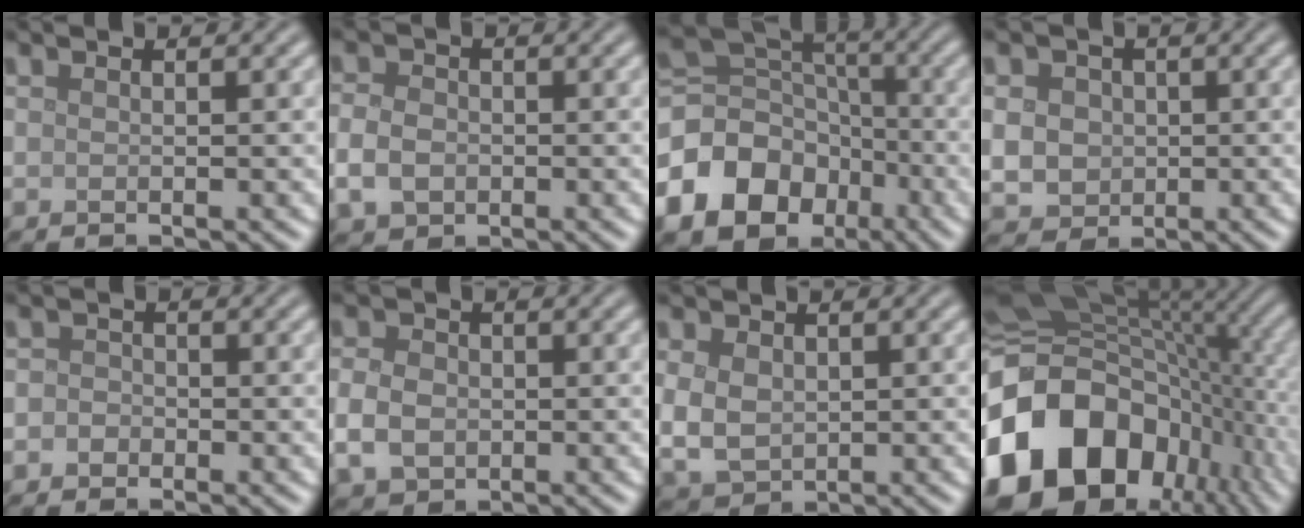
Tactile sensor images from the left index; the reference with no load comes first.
{"total": 3.3, "force": [-0.9, 2.6, 1.9], "torque": [-0.041, -0.003, -0.022]}
{"total": 13.8, "force": [-6.8, 10.9, 4.9], "torque": [-0.128, -0.023, -0.126]}
{"total": 3.5, "force": [0.0, 3.1, 1.6], "torque": [-0.037, -0.002, -0.001]}
{"total": 1.6, "force": [-0.4, 1.5, 0.6], "torque": [0.010, 0.004, -0.019]}
{"total": 3.7, "force": [-0.7, 2.9, 2.2], "torque": [-0.050, -0.004, -0.017]}
{"total": 3.6, "force": [0.3, 2.8, 2.3], "torque": [-0.056, -0.003, 0.010]}
{"total": 17.9, "force": [-5.7, 12.4, 11.6], "torque": [-0.239, -0.011, -0.101]}